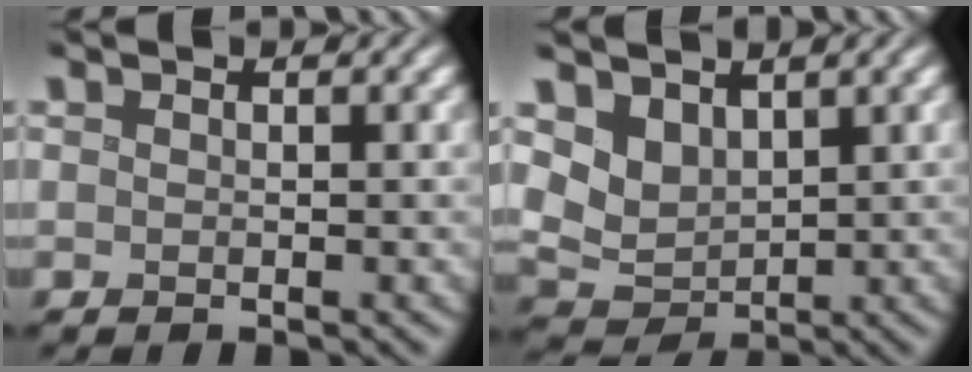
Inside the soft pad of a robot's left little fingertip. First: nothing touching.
{"total": 3.3, "force": [2.0, 2.2, 1.4], "torque": [-0.035, -0.009, 0.037]}